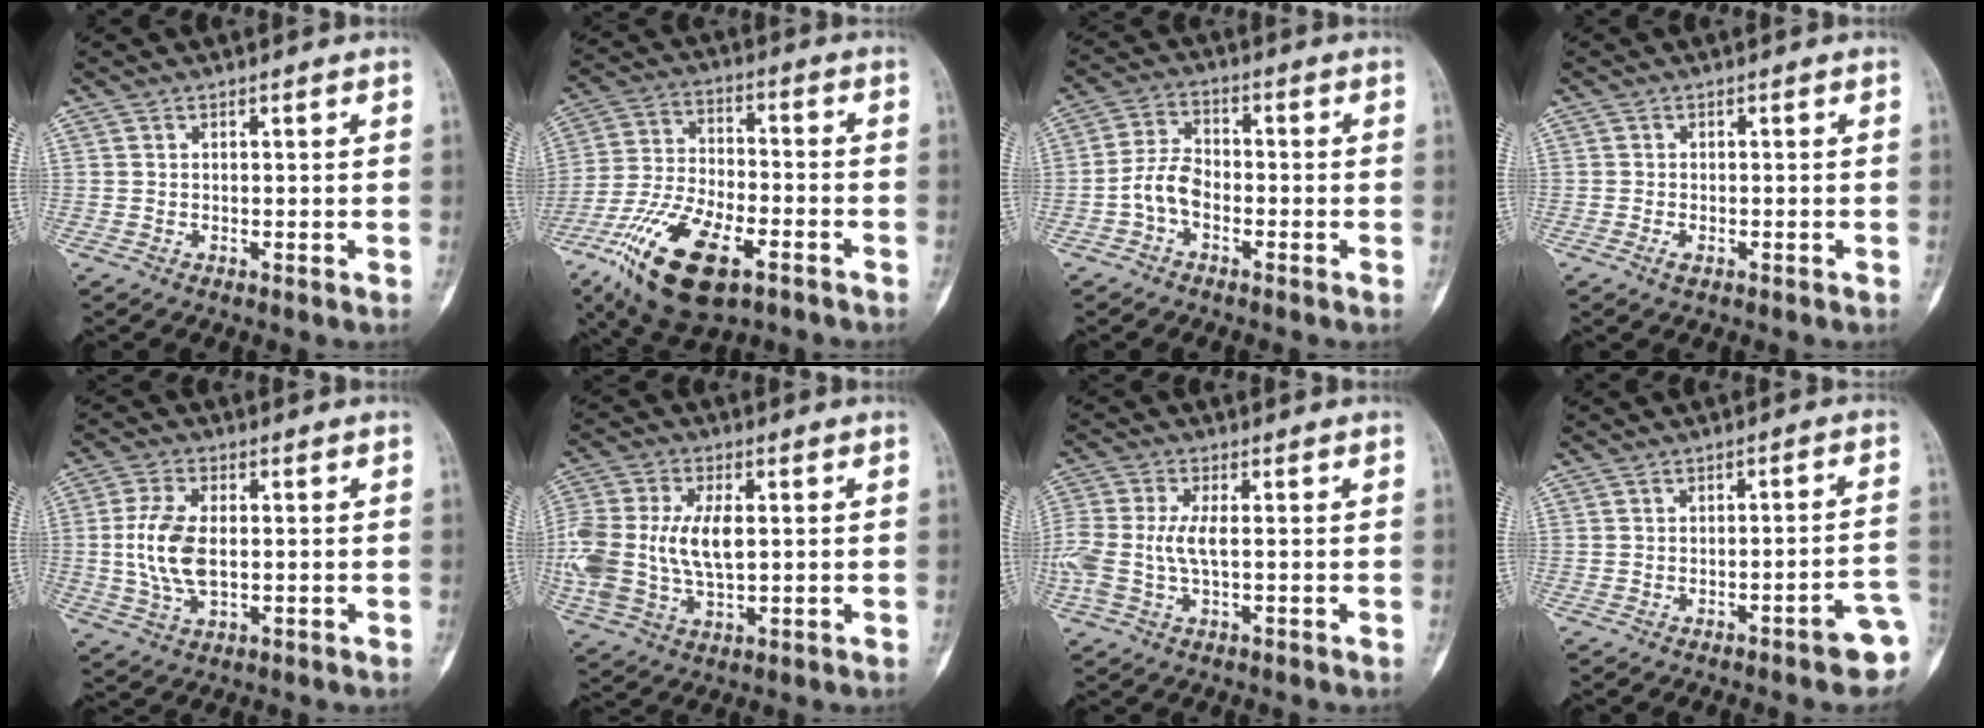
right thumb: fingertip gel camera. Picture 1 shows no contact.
{"total": 19.3, "force": [-9.8, 8.4, 14.3], "torque": [-0.277, 0.032, -0.171]}
{"total": 5.9, "force": [-2.2, 3.6, 4.1], "torque": [-0.074, 0.025, -0.051]}
{"total": 1.4, "force": [-0.7, 0.6, 1.1], "torque": [-0.023, 0.002, -0.014]}
{"total": 9.8, "force": [0.0, 5.3, 8.2], "torque": [-0.172, -0.004, 0.003]}
{"total": 17.3, "force": [0.8, 9.9, 14.1], "torque": [-0.340, 0.000, 0.021]}
{"total": 8.1, "force": [-0.3, 3.6, 7.2], "torque": [-0.195, 0.009, -0.004]}
{"total": 6.5, "force": [-3.2, 1.2, 5.5], "torque": [-0.056, 0.027, -0.036]}